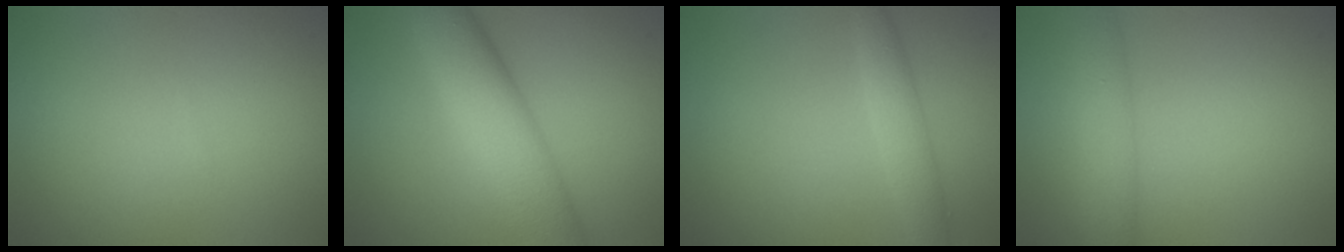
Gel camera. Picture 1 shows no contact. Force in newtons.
{"total": 7.6, "press": 7.6, "slide": 0.3}
{"total": 2.3, "press": 2.3, "slide": 0.0}
{"total": 3.0, "press": 3.0, "slide": 0.2}